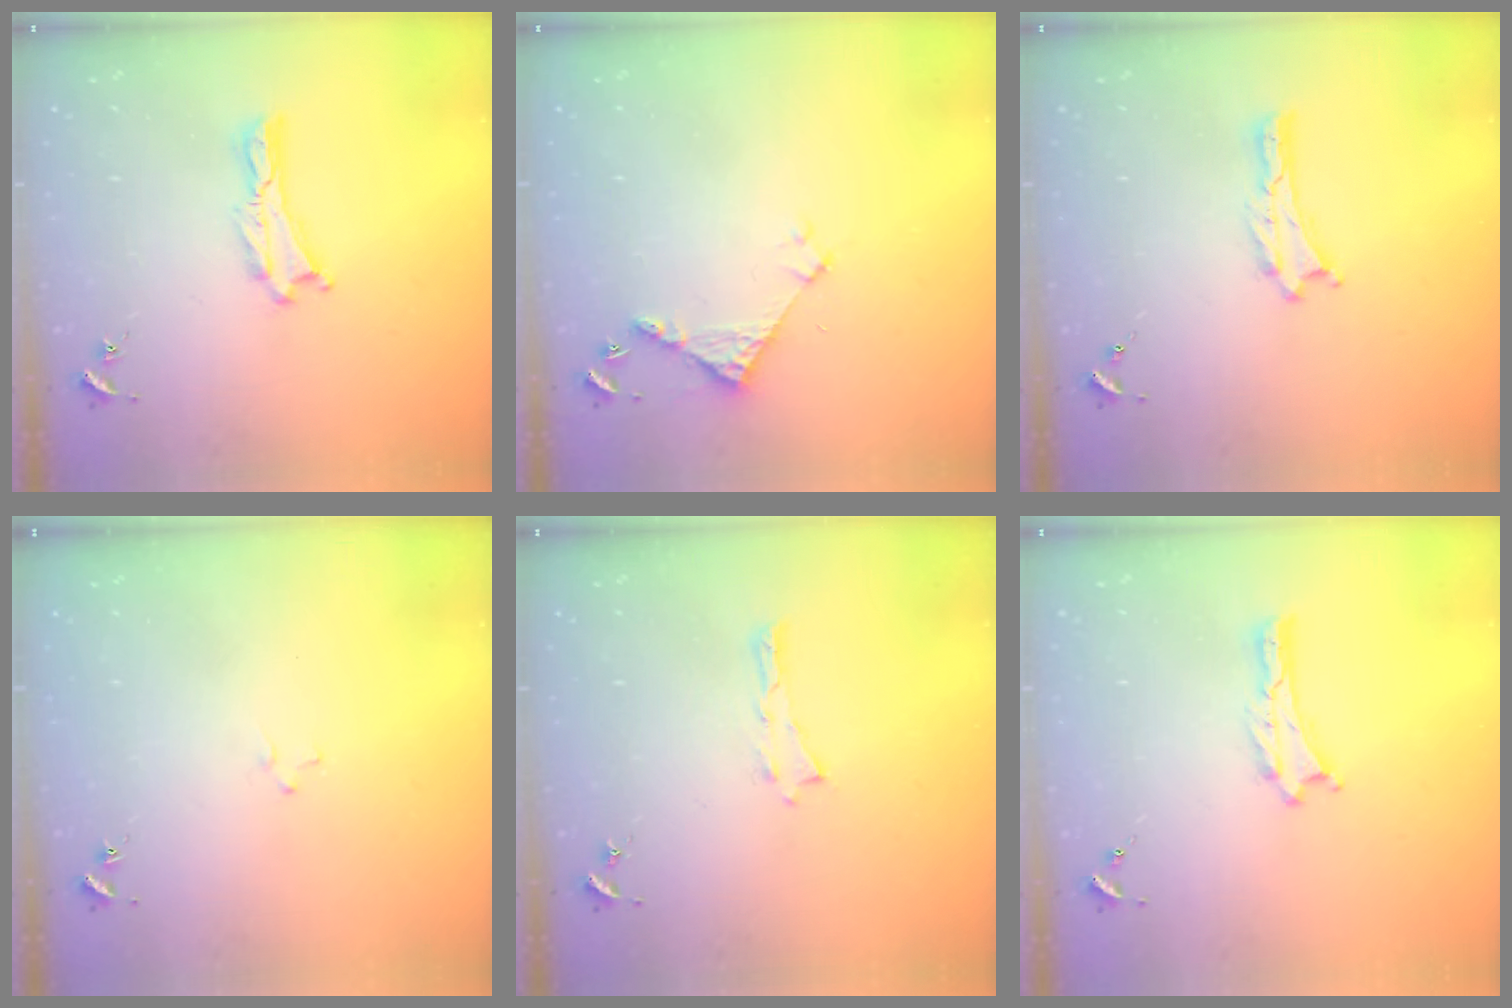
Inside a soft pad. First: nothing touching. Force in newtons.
{"total": 3.8, "press": 3.8, "slide": 0.3}
{"total": 0.0}
{"total": 1.2, "press": 1.2, "slide": 0.2}
{"total": 0.0}
{"total": 0.0}